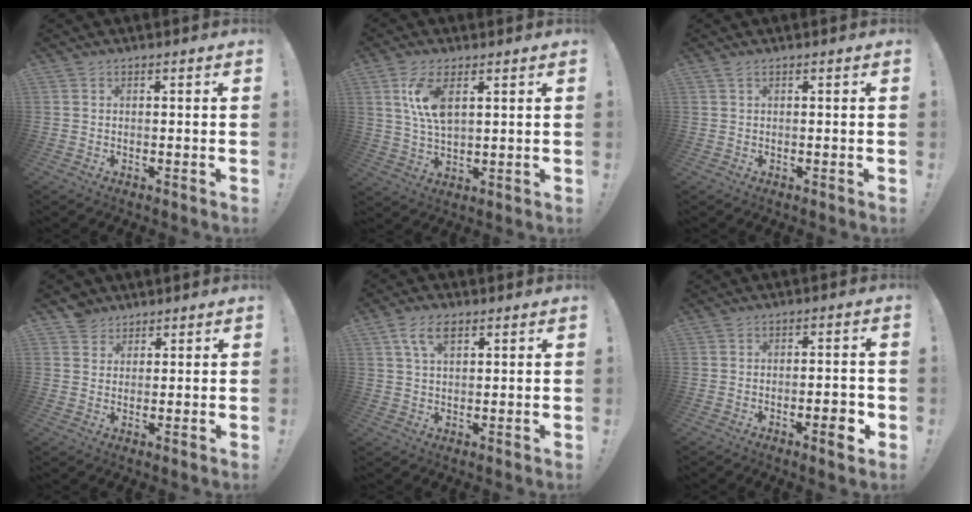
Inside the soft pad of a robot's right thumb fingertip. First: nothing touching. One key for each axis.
{"total": 8.9, "fx": 3.3, "fy": 3.8, "fz": 7.4, "tx": -0.144, "ty": -0.009, "tz": 0.056}
{"total": 0.8, "fx": 0.4, "fy": 0.1, "fz": 0.7, "tx": -0.016, "ty": 0.001, "tz": 0.008}
{"total": 4.7, "fx": 3.4, "fy": 3.2, "fz": 0.0, "tx": -0.001, "ty": -0.015, "tz": 0.066}
{"total": 7.0, "fx": 3.4, "fy": 3.7, "fz": 4.8, "tx": -0.085, "ty": -0.001, "tz": 0.065}
{"total": 4.7, "fx": -1.7, "fy": 1.3, "fz": 4.2, "tx": -0.045, "ty": 0.001, "tz": -0.029}